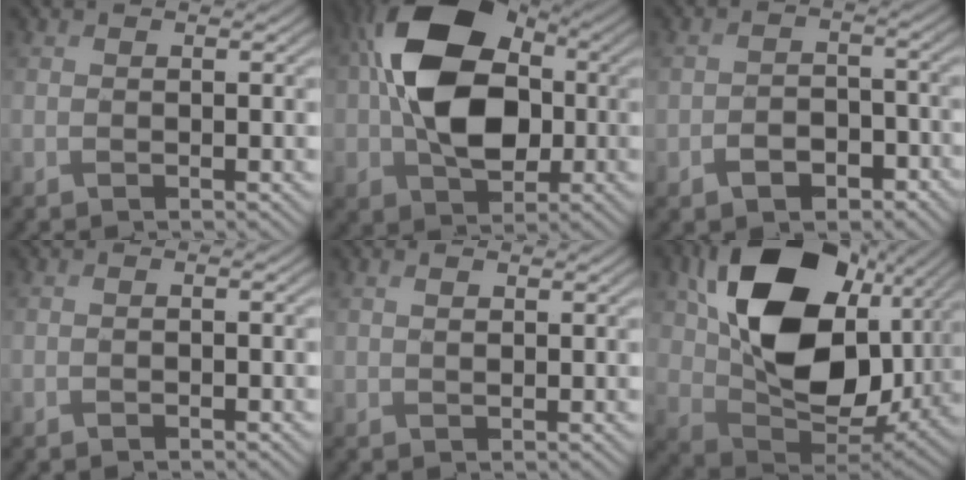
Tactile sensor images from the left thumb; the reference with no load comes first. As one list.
[{"total": 14.7, "force": [0.6, 10.4, 10.4], "torque": [-0.186, 0.011, 0.005]}, {"total": 4.3, "force": [-2.5, 2.7, 2.2], "torque": [-0.038, -0.002, -0.048]}, {"total": 0.8, "force": [-0.3, 0.4, 0.7], "torque": [-0.010, 0.002, -0.004]}, {"total": 1.5, "force": [0.7, 0.9, 0.9], "torque": [-0.020, 0.001, 0.016]}, {"total": 18.5, "force": [5.6, 12.8, 12.1], "torque": [-0.244, -0.016, 0.117]}]